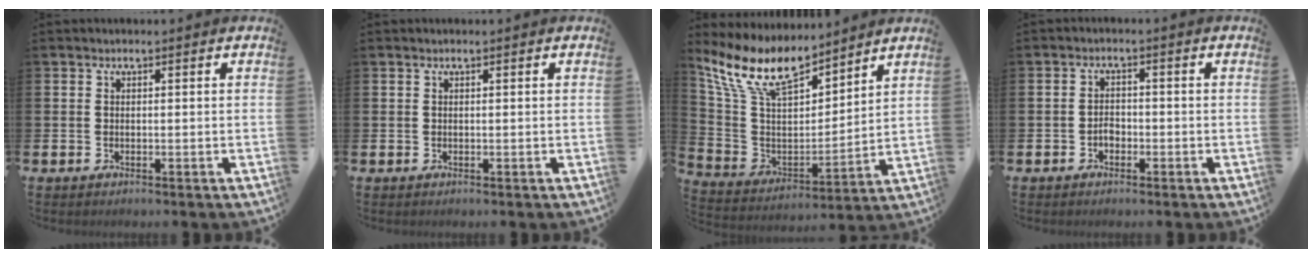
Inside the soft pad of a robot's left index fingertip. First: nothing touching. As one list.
[{"total": 0.0}, {"total": 10.9, "force": [9.1, 3.8, 4.6], "torque": [-0.135, -0.054, 0.164]}, {"total": 1.7, "force": [-1.3, 1.0, 0.5], "torque": [-0.005, 0.002, -0.028]}]